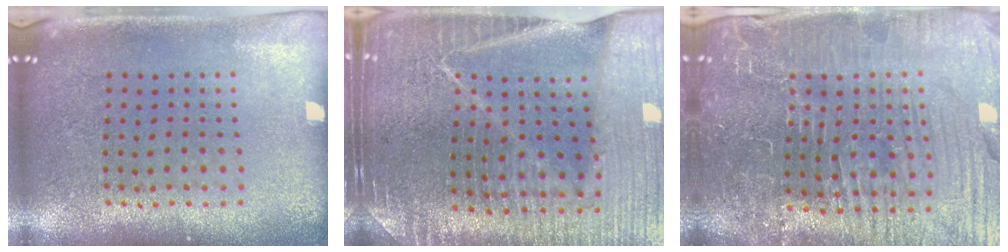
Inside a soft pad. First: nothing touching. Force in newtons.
{"total": 4.7, "press": 4.4, "slide": 1.7}
{"total": 6.4, "press": 5.8, "slide": 2.8}